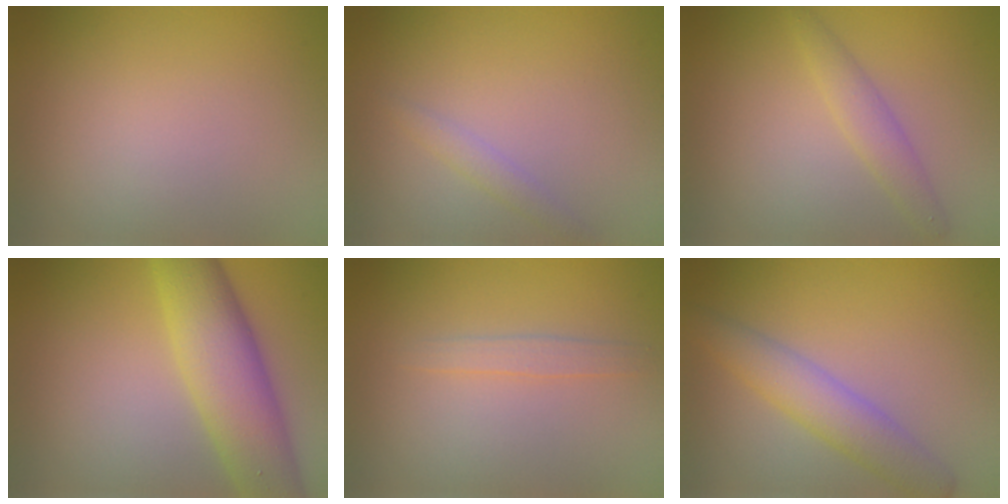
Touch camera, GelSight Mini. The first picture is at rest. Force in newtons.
{"total": 1.3, "press": 1.3, "slide": 0.1}
{"total": 2.1, "press": 2.1, "slide": 0.0}
{"total": 8.7, "press": 8.7, "slide": 0.1}
{"total": 1.2, "press": 1.2, "slide": 0.0}
{"total": 4.0, "press": 4.0, "slide": 0.2}